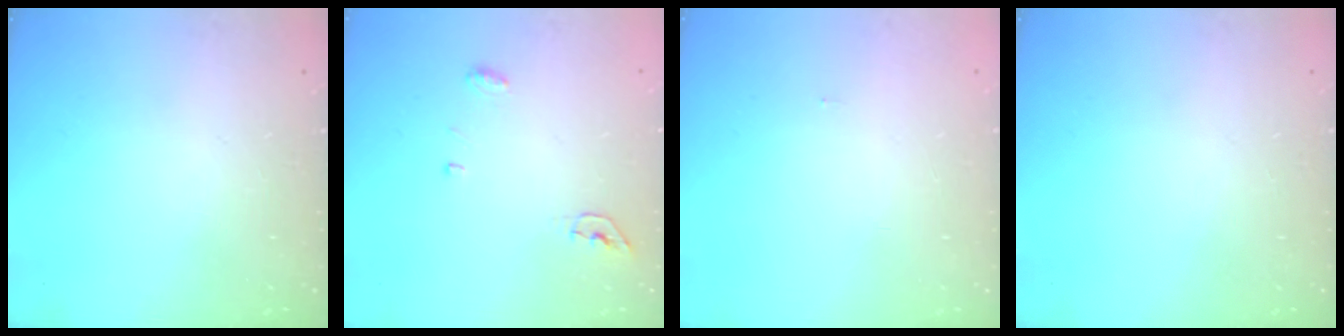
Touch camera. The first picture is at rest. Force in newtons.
{"total": 4.4, "press": 4.3, "slide": 0.8}
{"total": 6.0, "press": 0.9, "slide": 5.9}
{"total": 0.0}